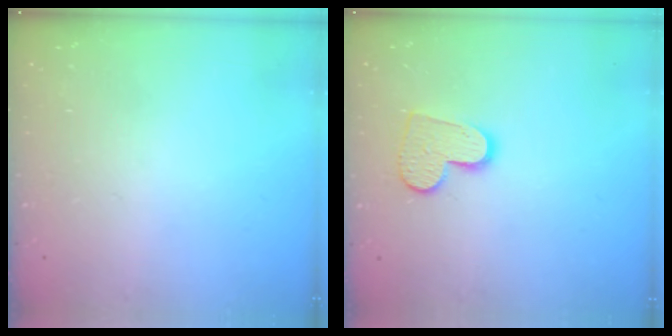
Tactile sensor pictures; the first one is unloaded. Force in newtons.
{"total": 10.8, "press": 10.7, "slide": 0.9}